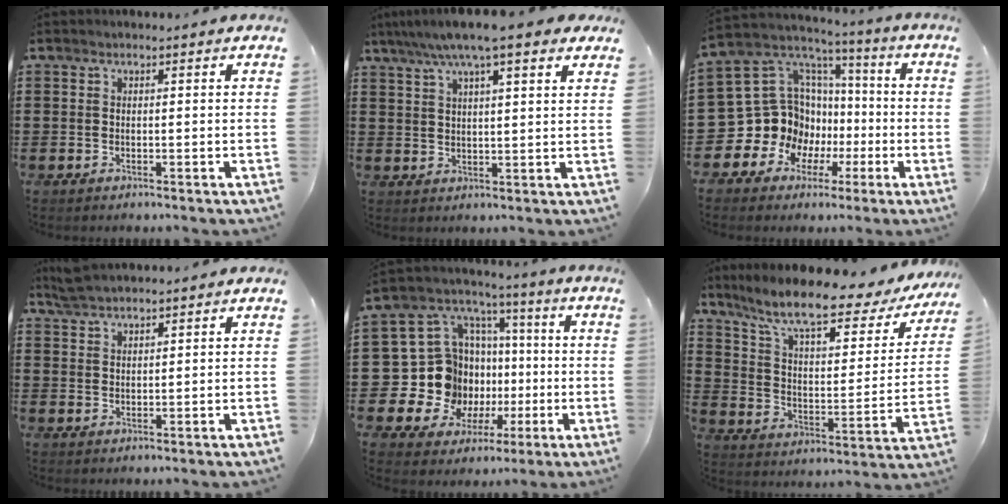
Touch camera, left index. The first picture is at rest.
{"total": 7.6, "force": [5.8, 1.0, 4.9], "torque": [-0.108, -0.006, 0.103]}
{"total": 14.1, "force": [-1.9, 13.3, 4.5], "torque": [-0.146, -0.025, -0.007]}
{"total": 3.4, "force": [3.2, 0.4, 1.0], "torque": [-0.028, -0.001, 0.062]}
{"total": 15.2, "force": [-2.0, 14.2, 5.0], "torque": [-0.139, -0.026, 0.000]}
{"total": 11.2, "force": [8.6, 1.8, 6.9], "torque": [-0.150, -0.053, 0.141]}